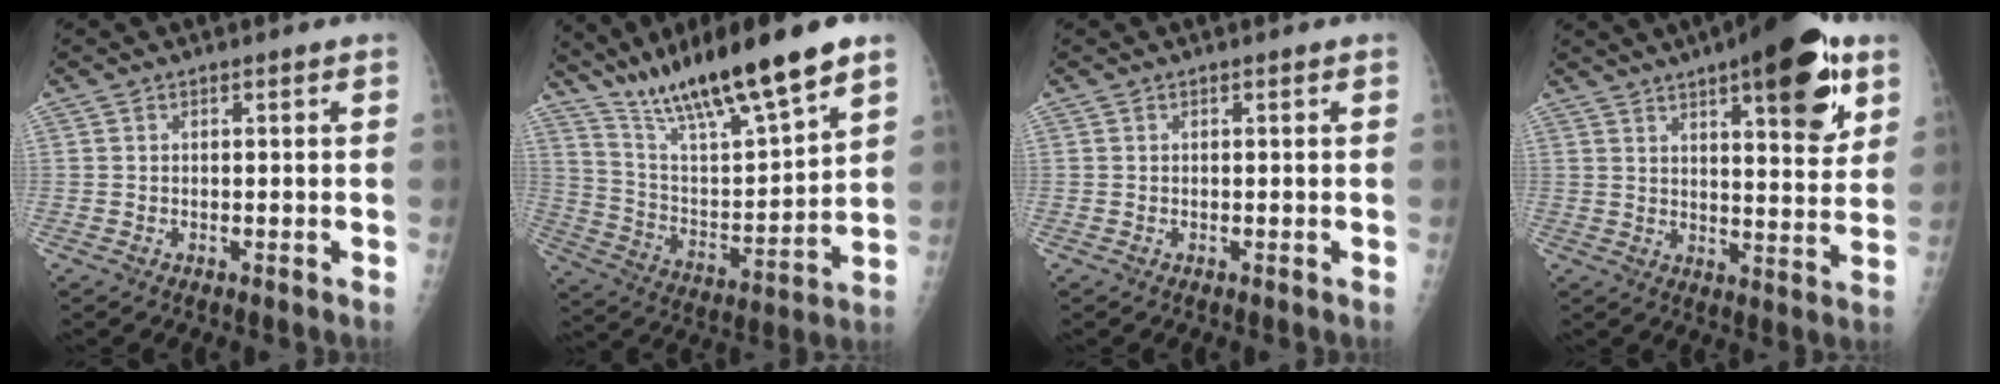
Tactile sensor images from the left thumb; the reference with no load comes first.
{"total": 21.6, "force": [16.0, 3.0, 14.2], "torque": [-0.229, -0.064, 0.290]}
{"total": 0.0}
{"total": 18.6, "force": [9.7, 5.9, 14.7], "torque": [-0.173, -0.036, 0.133]}